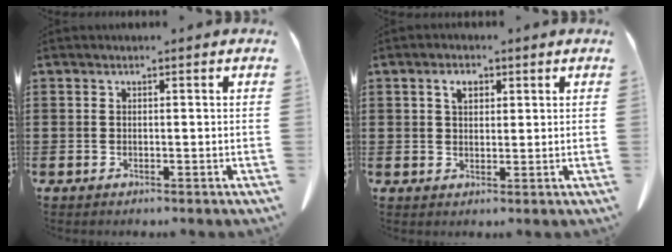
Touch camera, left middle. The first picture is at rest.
{"total": 2.9, "force": [1.4, 1.7, 1.9], "torque": [-0.027, 0.001, 0.021]}